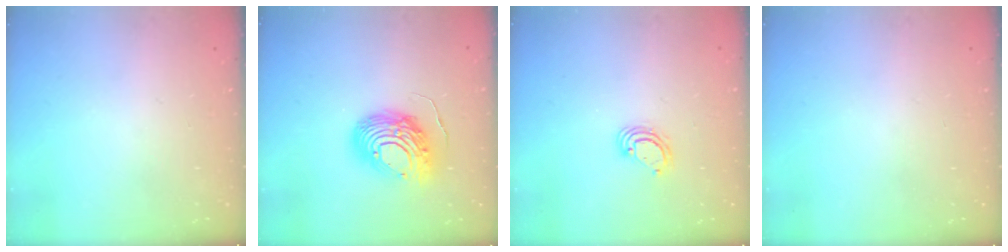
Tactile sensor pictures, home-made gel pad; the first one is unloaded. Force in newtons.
{"total": 13.4, "press": 13.4, "slide": 1.3}
{"total": 3.9, "press": 3.9, "slide": 0.1}
{"total": 0.0}